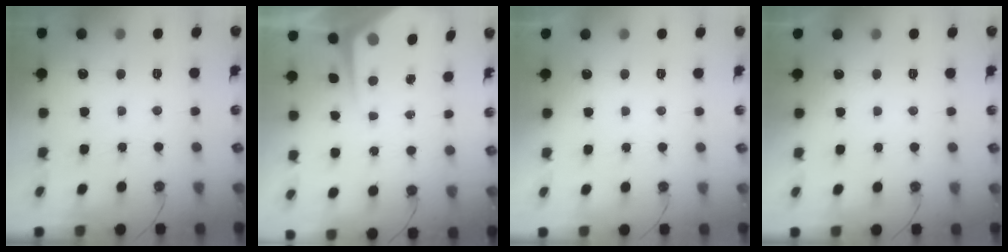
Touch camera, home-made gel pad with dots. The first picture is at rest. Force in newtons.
{"total": 5.5, "press": 5.5, "slide": 0.4}
{"total": 0.0}
{"total": 0.0}